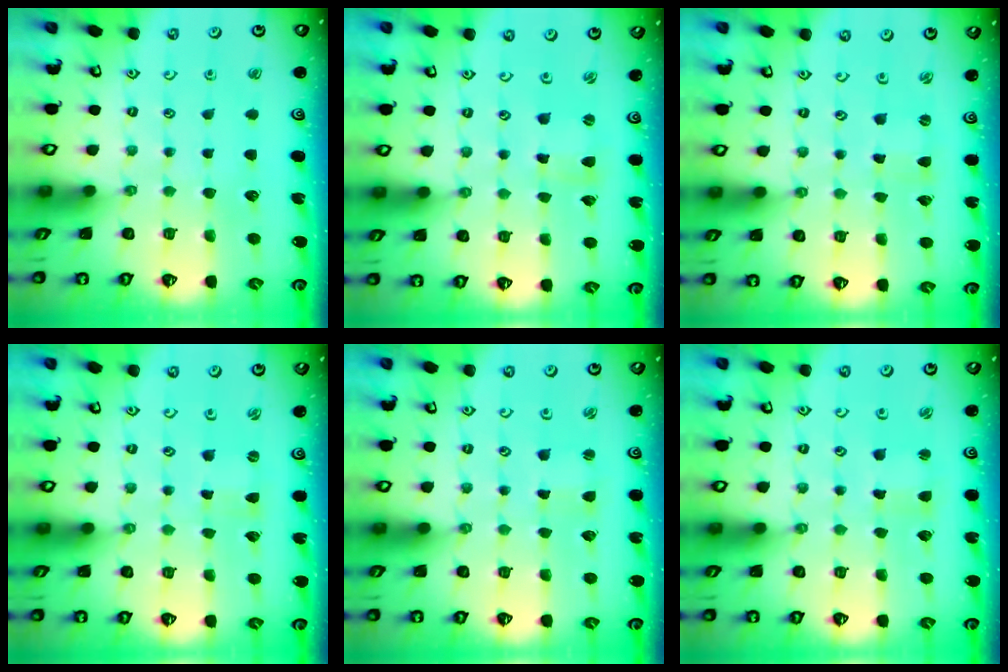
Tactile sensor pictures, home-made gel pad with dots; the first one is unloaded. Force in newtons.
{"total": 0.8, "press": 0.8, "slide": 0.1}
{"total": 0.7, "press": 0.7, "slide": 0.1}
{"total": 0.0}
{"total": 1.7, "press": 1.7, "slide": 0.2}
{"total": 1.4, "press": 1.3, "slide": 0.3}